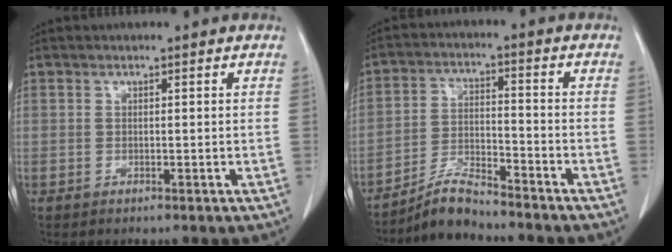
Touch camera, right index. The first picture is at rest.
{"total": 6.8, "force": [-6.3, 0.4, 2.4], "torque": [-0.049, -0.009, -0.117]}